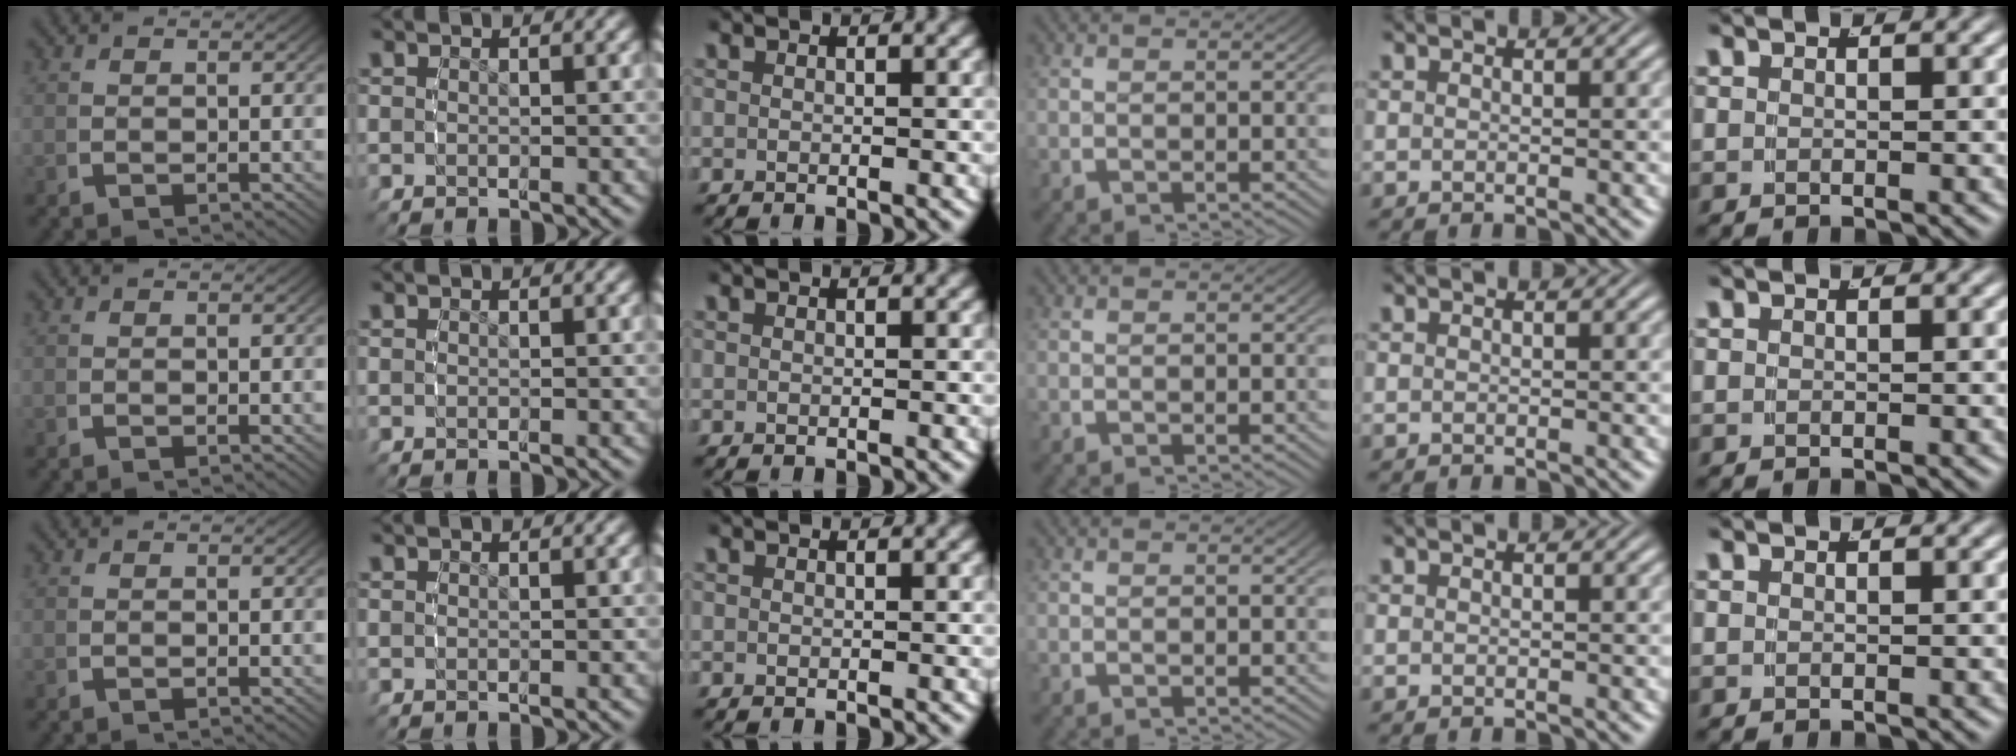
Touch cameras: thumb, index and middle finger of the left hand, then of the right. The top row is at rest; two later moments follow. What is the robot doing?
{"motion": "reach", "object": "shoes"}